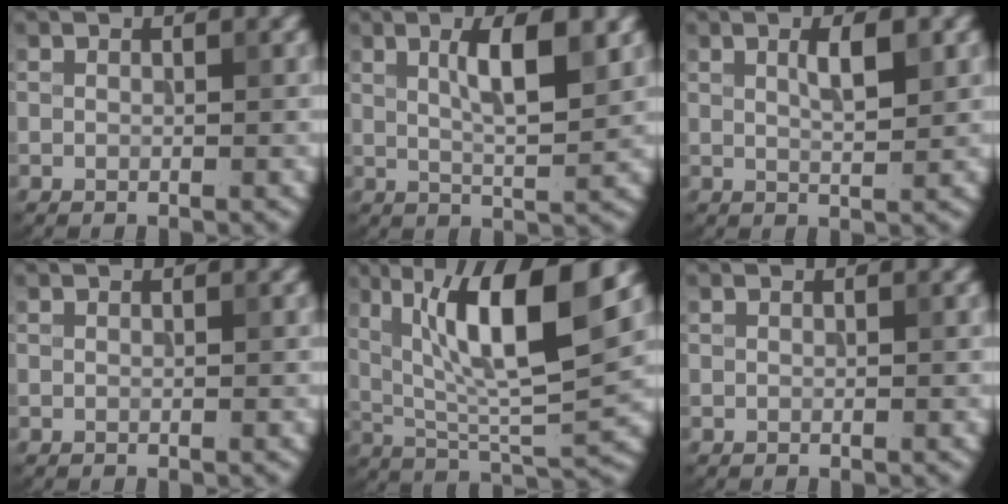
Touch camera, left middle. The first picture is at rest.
{"total": 4.8, "force": [1.7, 1.0, 4.4], "torque": [-0.071, -0.001, 0.036]}
{"total": 2.2, "force": [0.8, 0.4, 2.0], "torque": [-0.030, 0.004, 0.019]}
{"total": 0.0}
{"total": 10.8, "force": [4.1, 2.5, 9.6], "torque": [-0.165, 0.000, 0.085]}
{"total": 0.0}